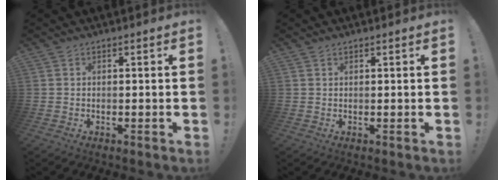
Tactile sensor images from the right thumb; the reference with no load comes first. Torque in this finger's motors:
{"motor_torque": [-0.13, 0.07, -0.37, 0.10, 0.05]}